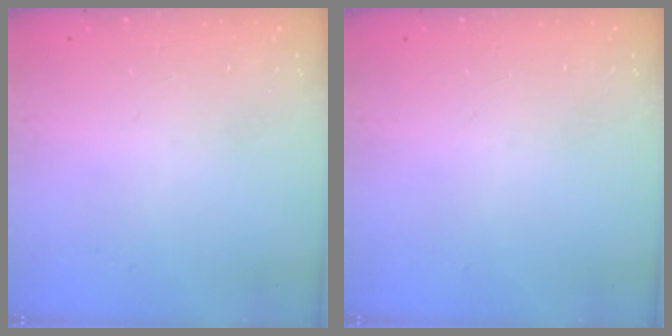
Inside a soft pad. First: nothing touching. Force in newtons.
{"total": 0.0}